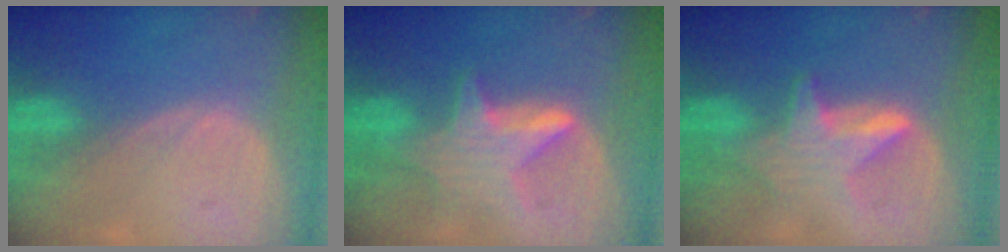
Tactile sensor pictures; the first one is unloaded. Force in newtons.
{"total": 6.6, "press": 6.6, "slide": 0.2}
{"total": 6.1, "press": 6.0, "slide": 0.5}